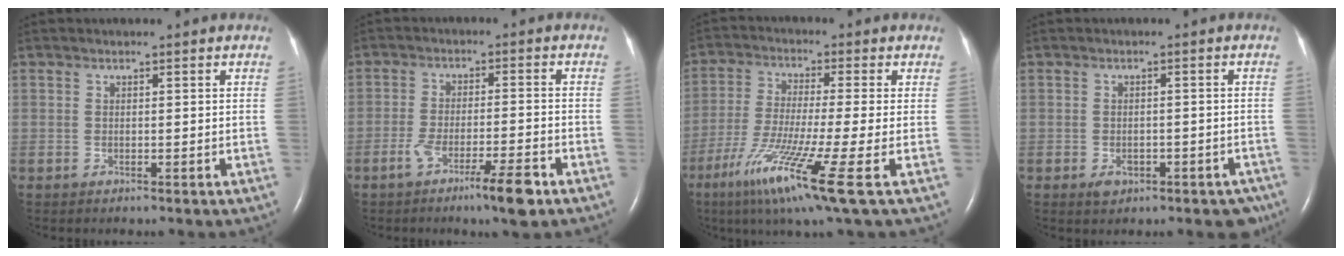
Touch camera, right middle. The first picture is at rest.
{"total": 7.2, "force": [-4.4, 0.4, 5.6], "torque": [-0.100, -0.007, -0.075]}
{"total": 13.0, "force": [-6.1, -0.9, 11.4], "torque": [-0.227, -0.042, -0.111]}
{"total": 5.0, "force": [-2.9, 3.0, 2.8], "torque": [-0.022, 0.007, -0.032]}